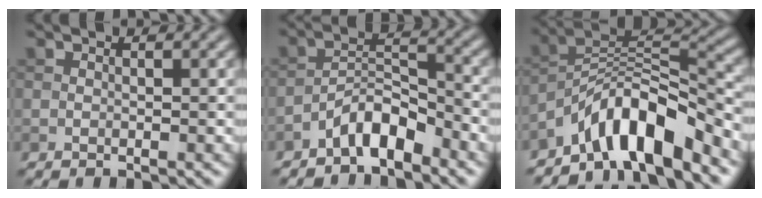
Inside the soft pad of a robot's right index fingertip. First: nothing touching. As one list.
[{"total": 4.4, "force": [-3.3, 1.4, 2.4], "torque": [-0.038, 0.015, -0.067]}, {"total": 8.3, "force": [-6.0, 2.2, 5.3], "torque": [-0.076, 0.009, -0.114]}]